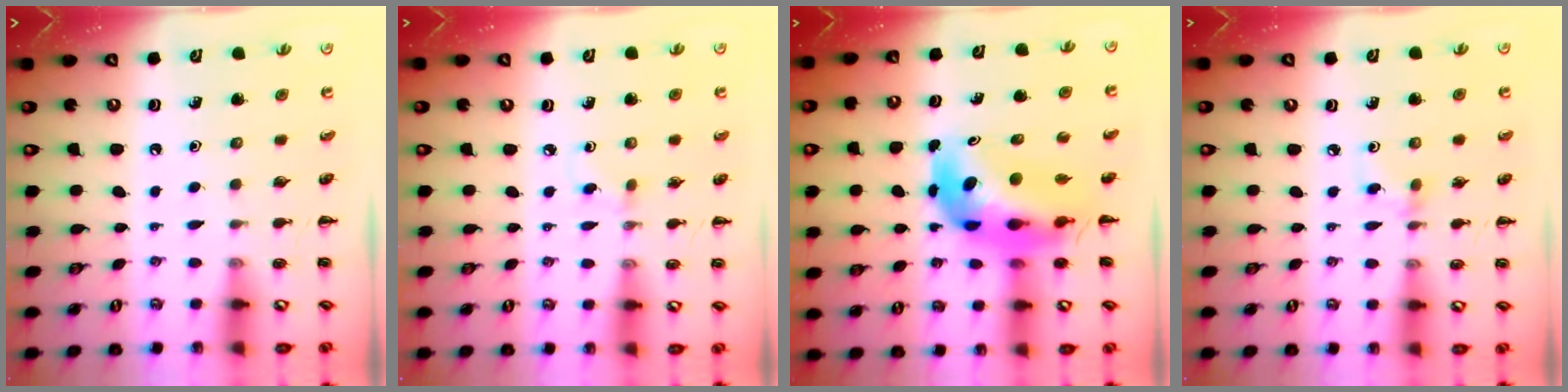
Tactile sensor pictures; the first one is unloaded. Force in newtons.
{"total": 2.0, "press": 1.7, "slide": 1.0}
{"total": 11.2, "press": 10.6, "slide": 3.6}
{"total": 2.8, "press": 2.6, "slide": 1.0}